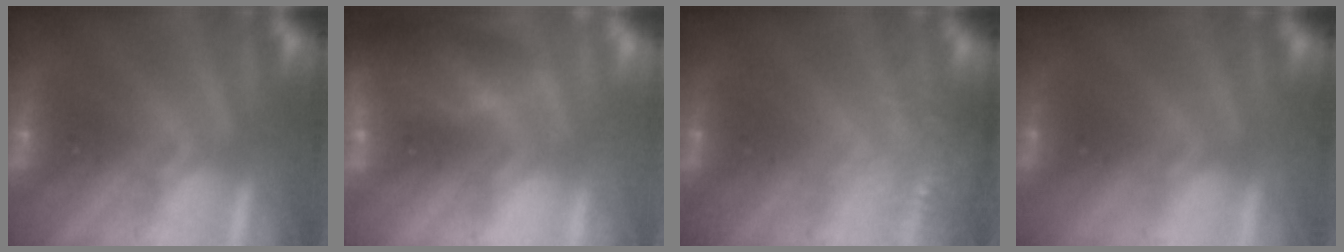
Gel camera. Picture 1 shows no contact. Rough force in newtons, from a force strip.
{"total": 10.3}
{"total": 7.5}
{"total": 4.7}